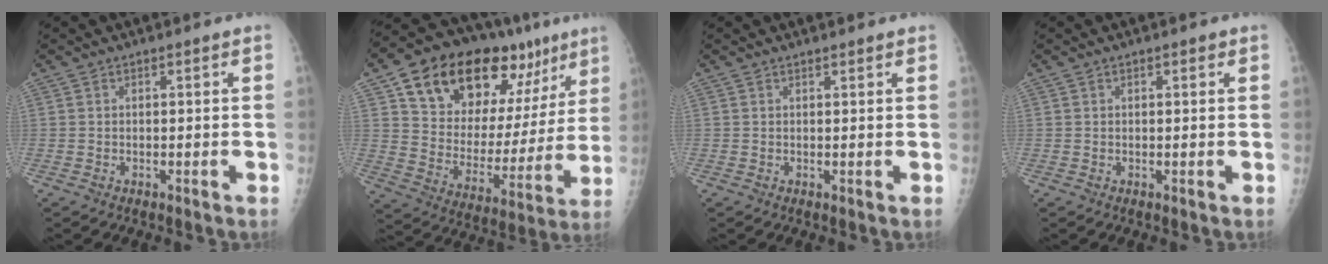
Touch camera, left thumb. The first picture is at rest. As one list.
[{"total": 27.4, "force": [15.3, 14.1, 17.8], "torque": [-0.227, -0.021, 0.249]}, {"total": 1.2, "force": [1.0, 0.2, 0.5], "torque": [-0.002, 0.001, 0.013]}, {"total": 0.9, "force": [0.5, 0.4, 0.6], "torque": [-0.004, 0.001, 0.004]}]